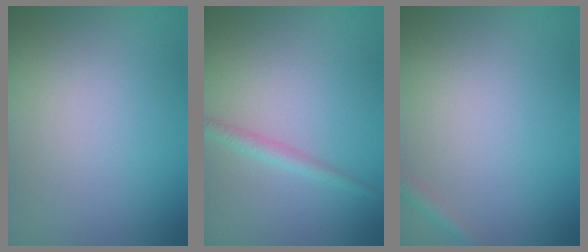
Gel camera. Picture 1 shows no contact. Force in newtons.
{"total": 1.4, "press": 1.4, "slide": 0.0}
{"total": 1.2, "press": 1.2, "slide": 0.1}